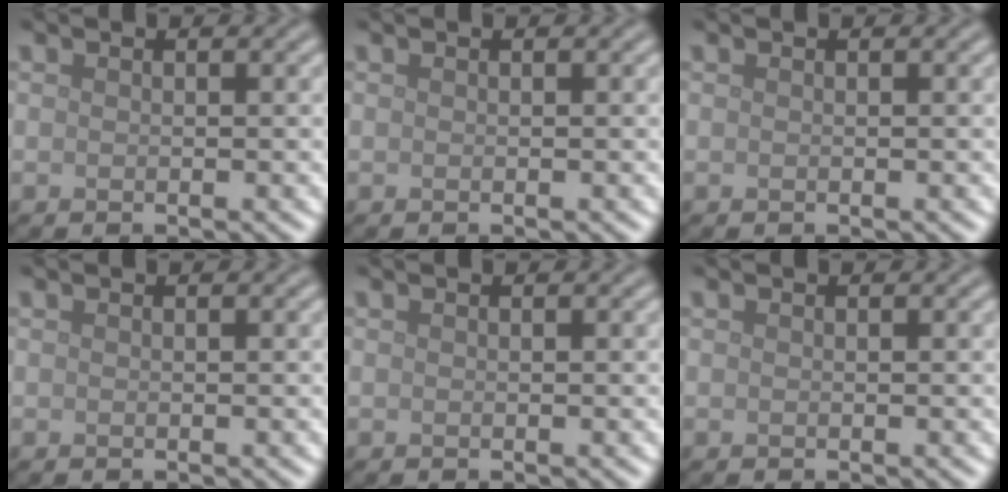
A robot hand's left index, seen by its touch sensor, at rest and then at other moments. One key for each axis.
{"total": 0.0}
{"total": 0.0}
{"total": 0.0}
{"total": 0.0}
{"total": 0.0}